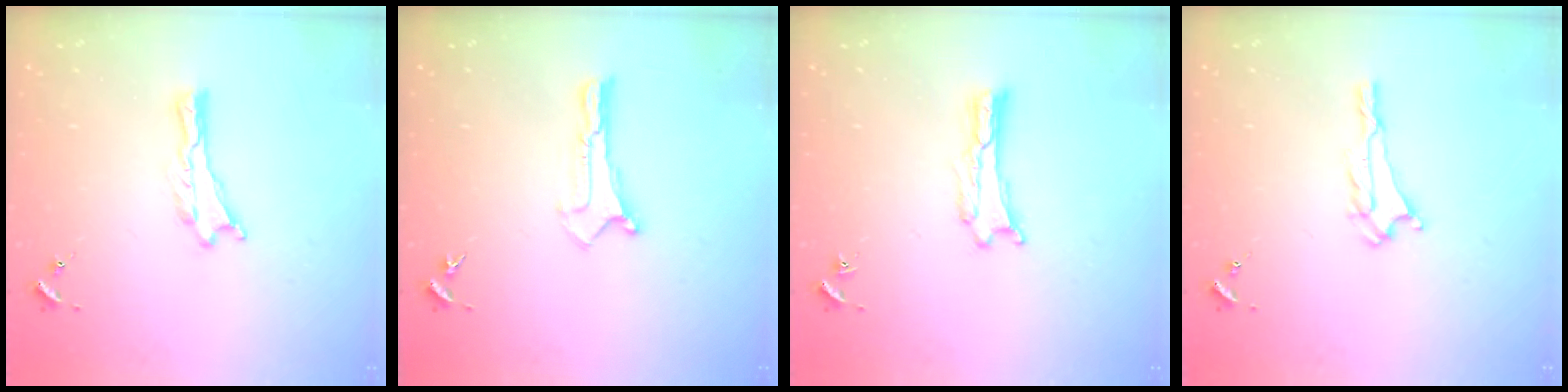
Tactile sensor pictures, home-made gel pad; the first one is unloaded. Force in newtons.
{"total": 0.0}
{"total": 0.9, "press": 0.9, "slide": 0.0}
{"total": 1.9, "press": 1.9, "slide": 0.4}